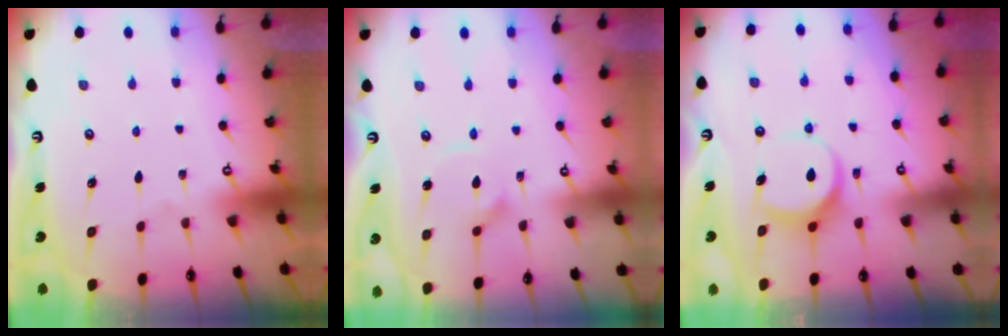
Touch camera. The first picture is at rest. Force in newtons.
{"total": 6.5, "press": 6.5, "slide": 0.6}
{"total": 8.2, "press": 8.2, "slide": 0.4}